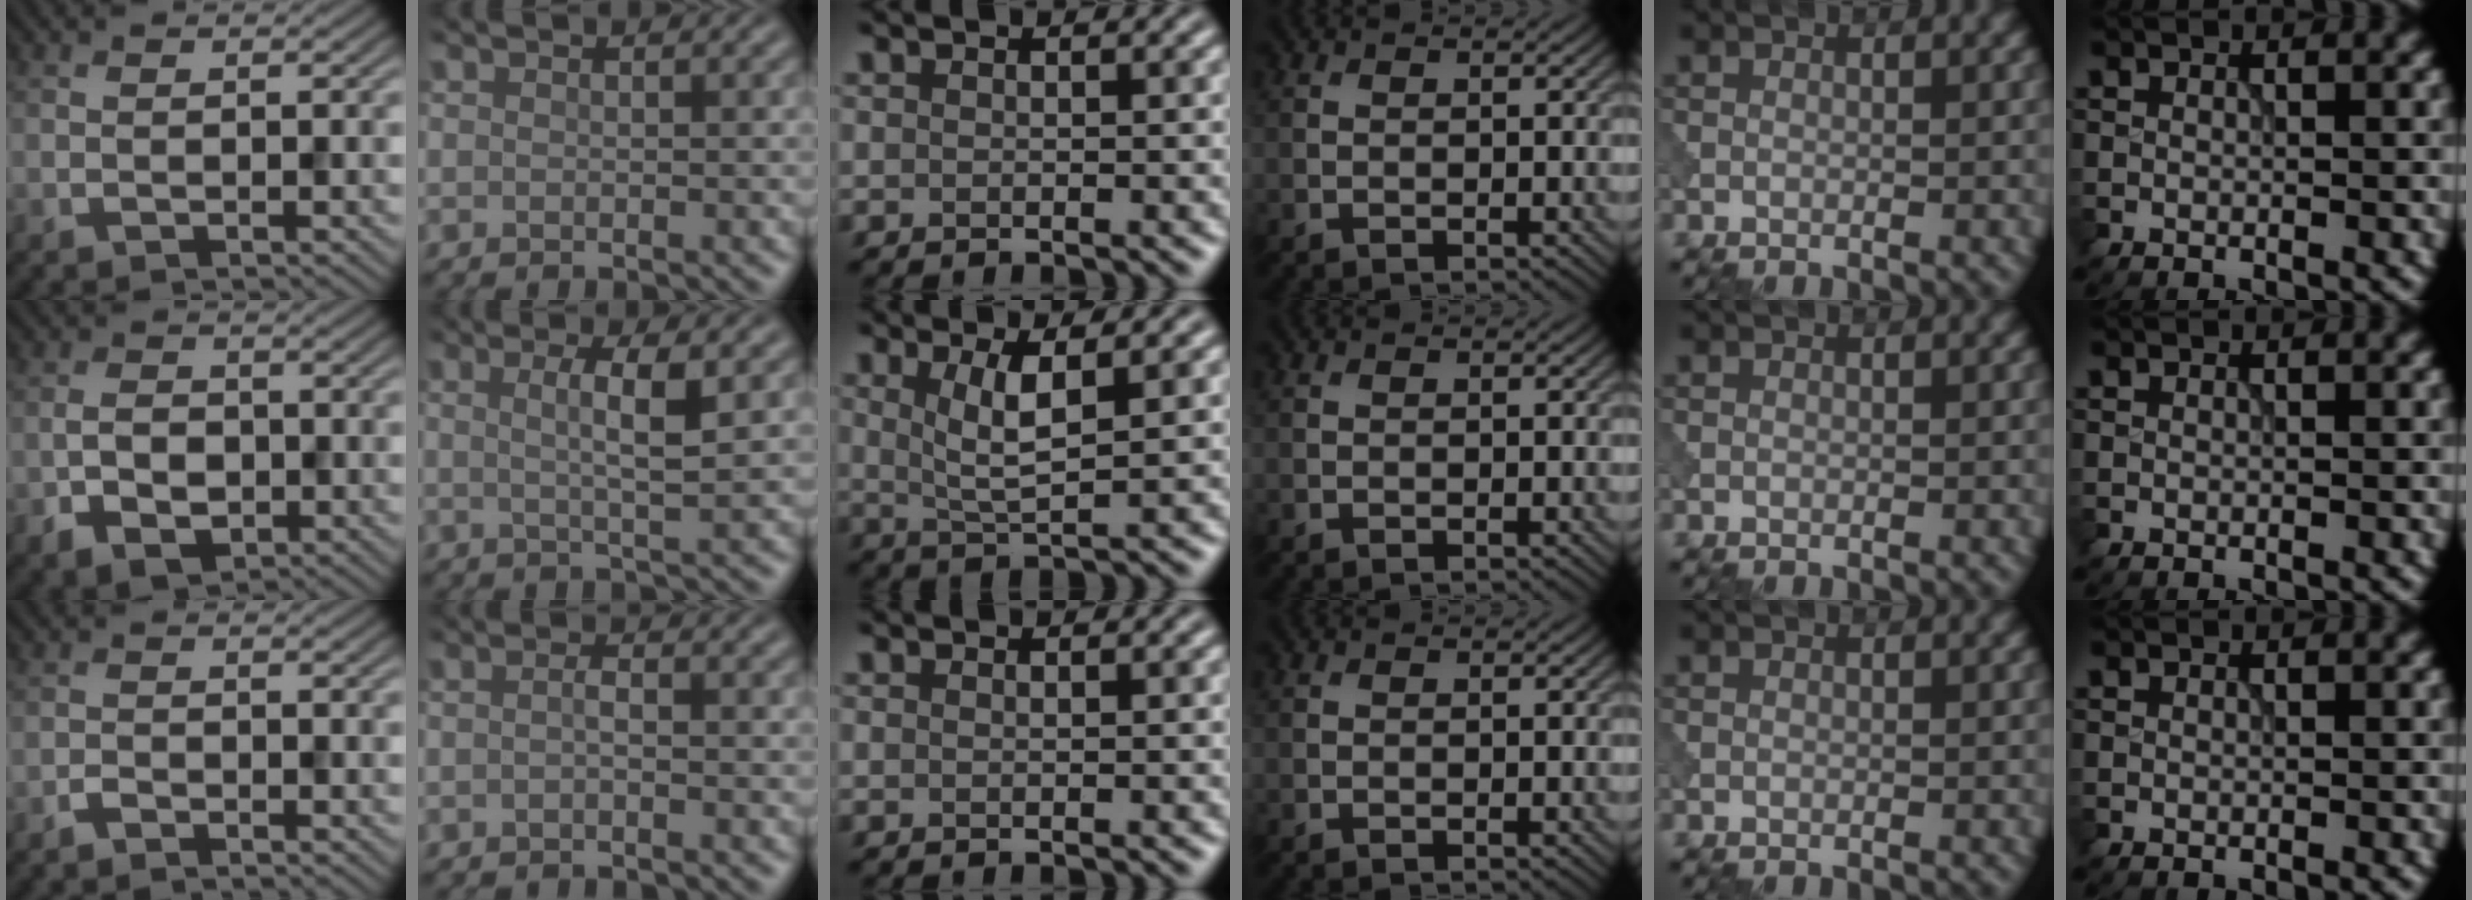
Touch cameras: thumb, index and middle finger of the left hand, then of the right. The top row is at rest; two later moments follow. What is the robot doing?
{"motion": "dispense", "object": "pipette"}